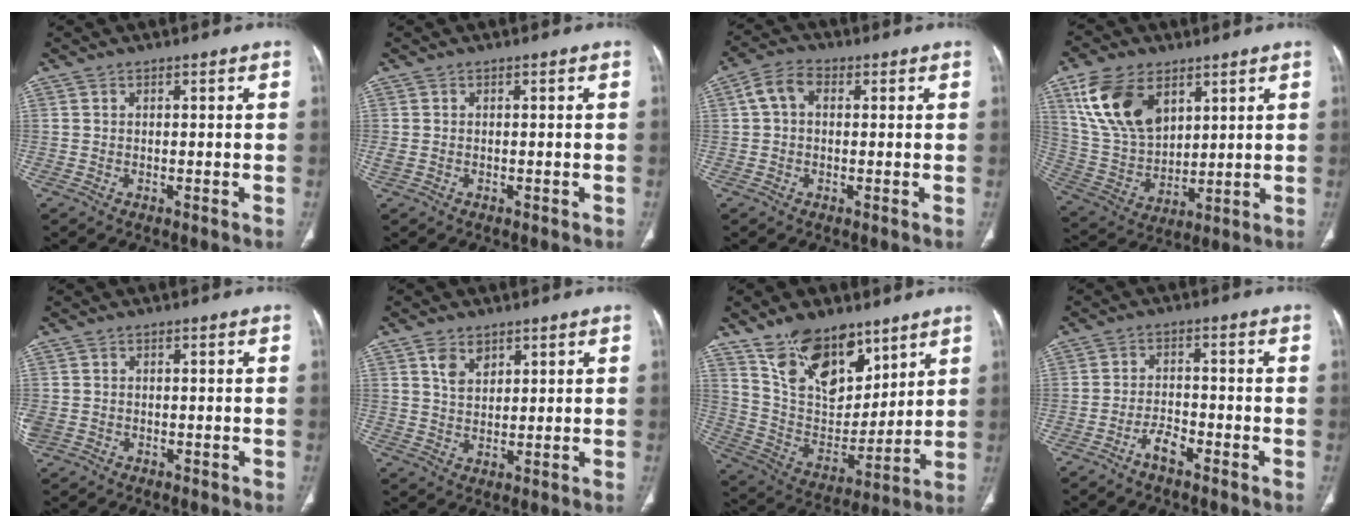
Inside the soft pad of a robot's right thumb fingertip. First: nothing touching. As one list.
[{"total": 1.3, "force": [-0.4, 0.9, 0.8], "torque": [-0.032, 0.007, -0.002]}, {"total": 5.1, "force": [0.9, 3.6, 3.5], "torque": [-0.064, 0.019, 0.011]}, {"total": 16.5, "force": [7.8, 10.0, 10.5], "torque": [-0.180, -0.027, 0.165]}, {"total": 2.8, "force": [-0.8, 2.4, 1.2], "torque": [-0.038, 0.009, -0.007]}, {"total": 4.4, "force": [2.5, 2.8, 2.3], "torque": [-0.027, -0.016, 0.050]}, {"total": 18.2, "force": [11.8, 9.8, 9.9], "torque": [-0.116, -0.066, 0.224]}, {"total": 3.7, "force": [-2.7, 1.3, 2.2], "torque": [-0.043, 0.021, -0.052]}]